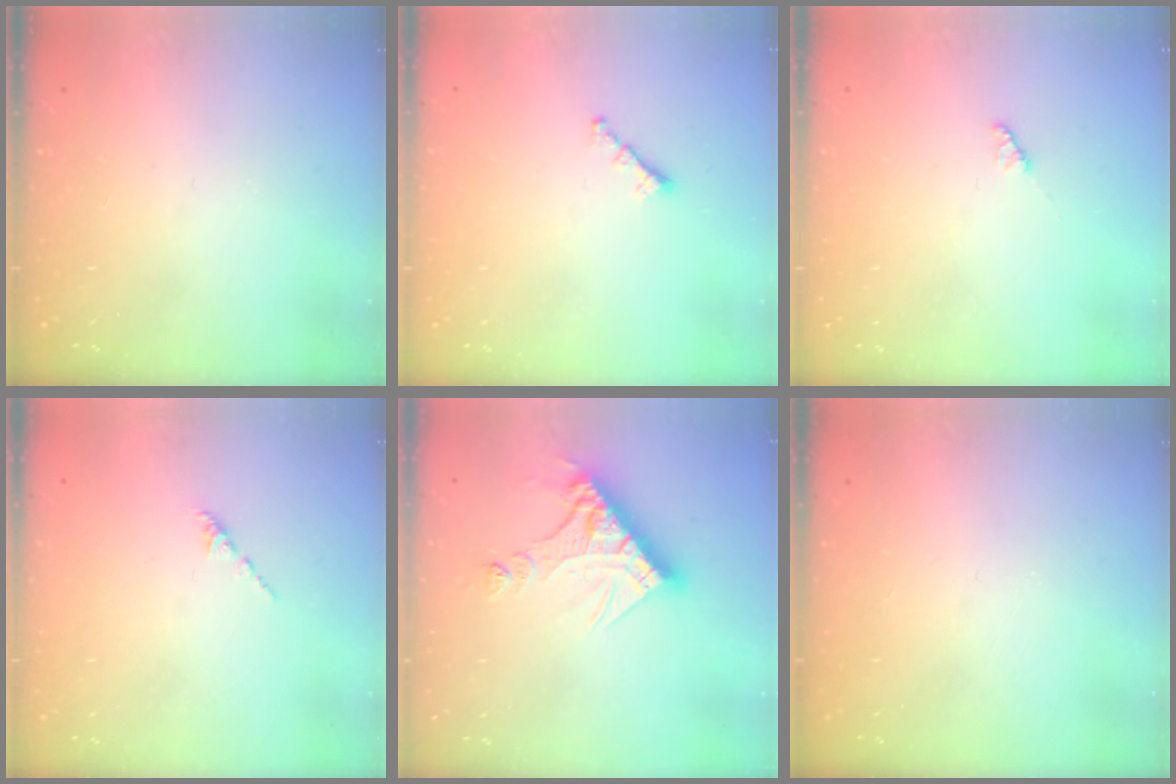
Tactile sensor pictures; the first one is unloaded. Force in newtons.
{"total": 1.6, "press": 1.5, "slide": 0.5}
{"total": 2.2, "press": 2.2, "slide": 0.3}
{"total": 1.6, "press": 1.5, "slide": 0.6}
{"total": 13.4, "press": 13.4, "slide": 1.3}
{"total": 0.0}